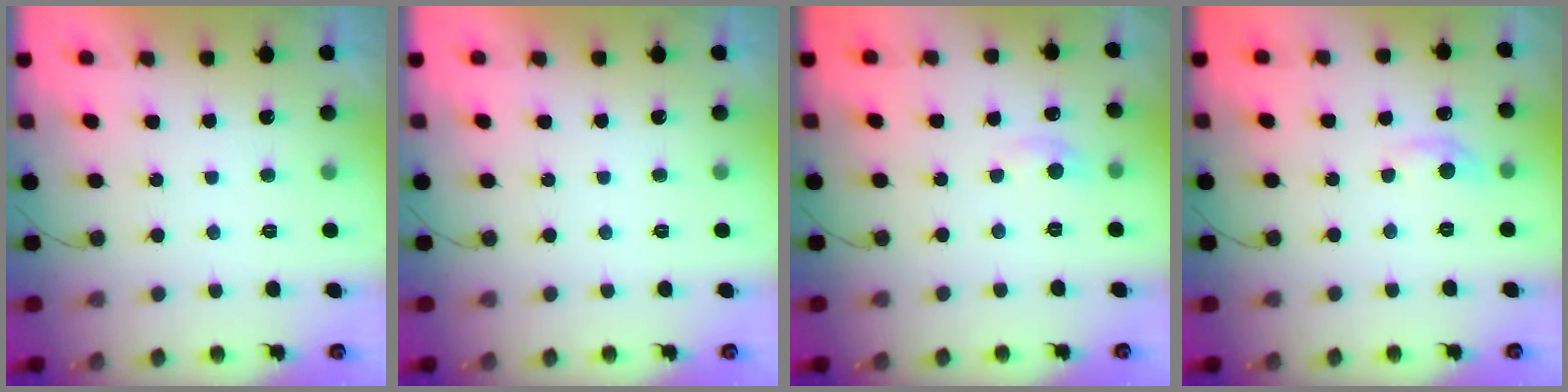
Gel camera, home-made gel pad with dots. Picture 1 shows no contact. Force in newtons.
{"total": 0.0}
{"total": 4.4, "press": 4.3, "slide": 0.6}
{"total": 5.9, "press": 5.9, "slide": 0.5}